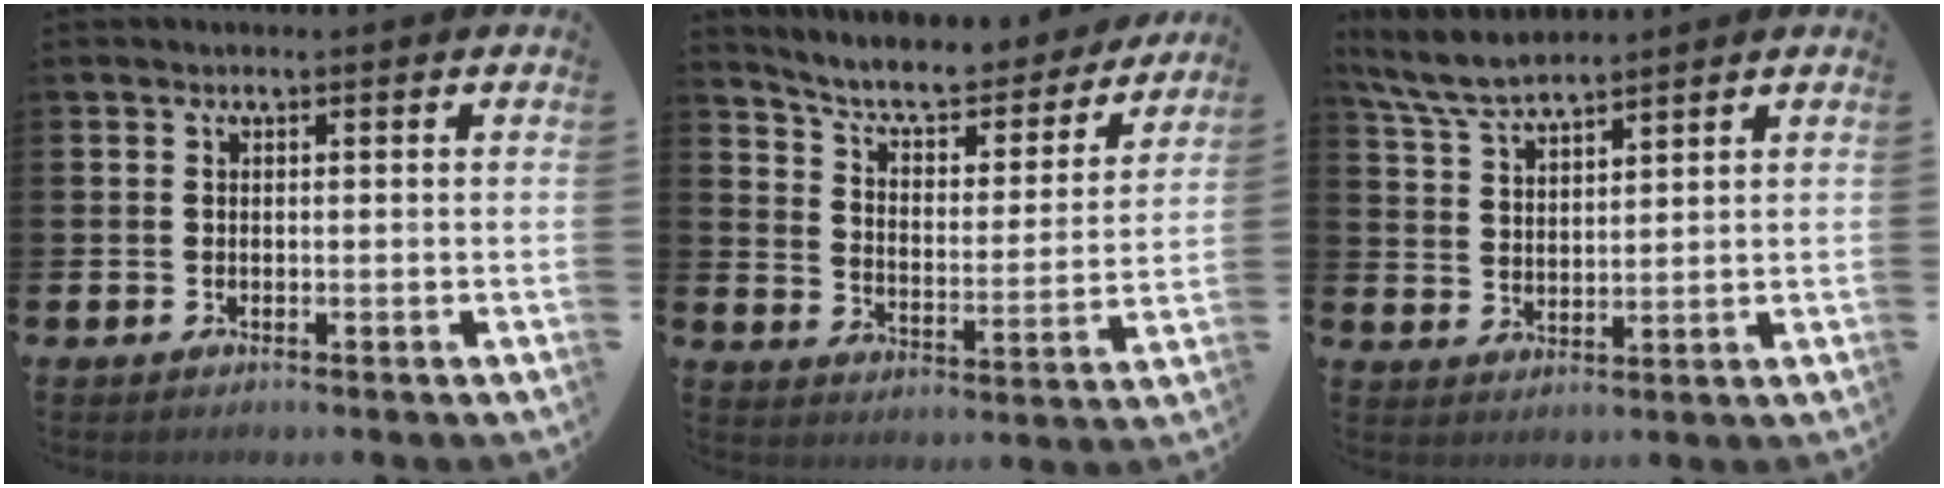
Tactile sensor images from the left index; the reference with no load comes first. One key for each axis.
{"total": 7.9, "fx": 7.1, "fy": 2.1, "fz": 2.5, "tx": -0.074, "ty": -0.055, "tz": 0.119}
{"total": 6.5, "fx": 6.1, "fy": 0.9, "fz": 2.0, "tx": -0.062, "ty": -0.020, "tz": 0.113}